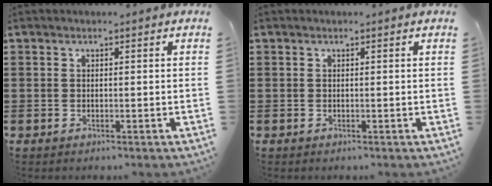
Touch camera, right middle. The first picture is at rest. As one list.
[{"total": 0.0}]